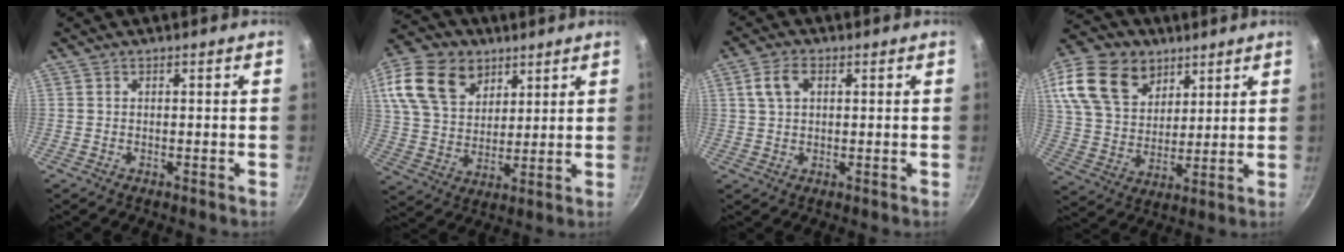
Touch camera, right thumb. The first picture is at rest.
{"total": 16.8, "force": [8.0, 11.6, 9.1], "torque": [-0.151, -0.016, 0.147]}
{"total": 4.9, "force": [1.5, 3.1, 3.4], "torque": [-0.057, 0.006, 0.026]}
{"total": 18.8, "force": [9.4, 12.9, 9.9], "torque": [-0.167, -0.022, 0.173]}